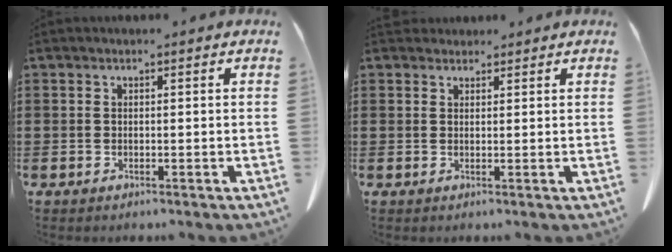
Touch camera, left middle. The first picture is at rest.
{"total": 1.6, "force": [1.5, 0.6, 0.0], "torque": [-0.005, 0.001, 0.031]}